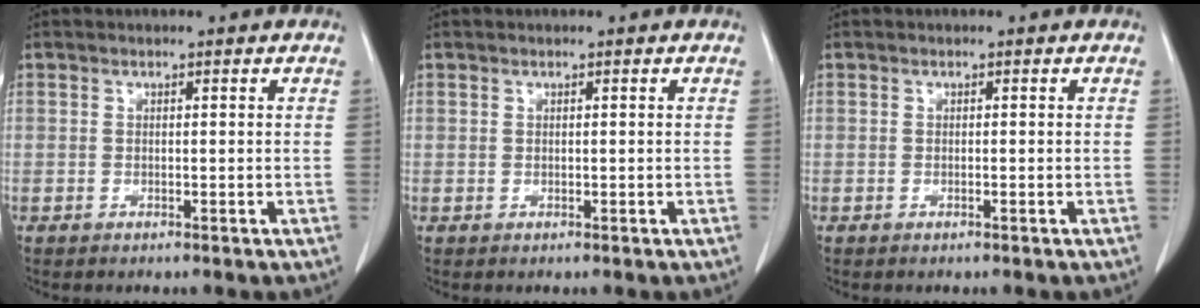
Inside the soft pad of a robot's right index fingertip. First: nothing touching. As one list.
[{"total": 0.0}, {"total": 0.0}]